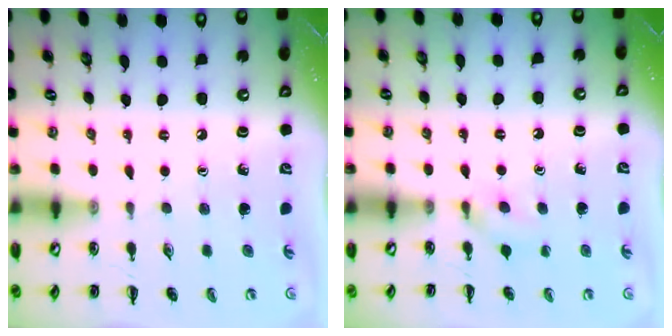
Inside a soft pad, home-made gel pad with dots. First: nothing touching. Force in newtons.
{"total": 4.1, "press": 3.8, "slide": 1.4}